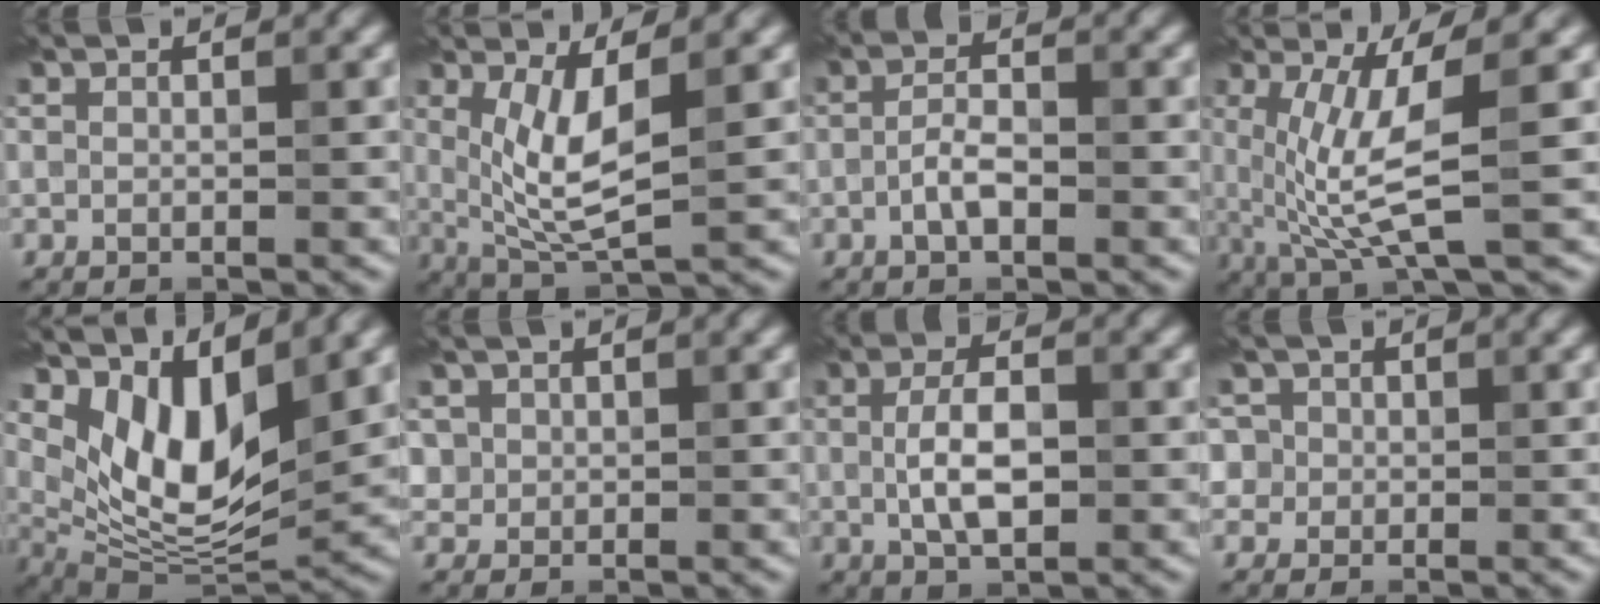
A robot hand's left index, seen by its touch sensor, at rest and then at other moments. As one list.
[{"total": 5.1, "force": [0.8, 1.4, 4.8], "torque": [-0.100, -0.016, 0.022]}, {"total": 2.4, "force": [-1.0, 0.9, 1.9], "torque": [-0.039, 0.006, -0.026]}, {"total": 6.5, "force": [0.2, 1.4, 6.4], "torque": [-0.137, -0.011, 0.010]}, {"total": 9.1, "force": [3.7, 4.3, 7.2], "torque": [-0.134, -0.020, 0.070]}, {"total": 1.6, "force": [0.7, 1.5, 0.0], "torque": [0.002, -0.001, 0.024]}, {"total": 4.3, "force": [-0.1, 2.0, 3.8], "torque": [-0.079, 0.002, -0.003]}, {"total": 4.1, "force": [1.2, 3.8, 1.1], "torque": [-0.004, 0.031, 0.002]}]